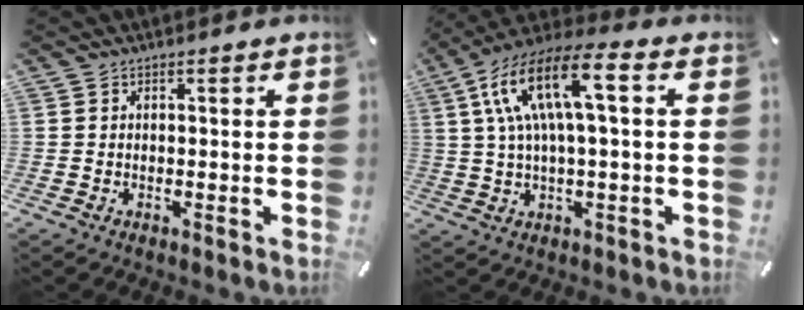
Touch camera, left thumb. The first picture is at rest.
{"total": 14.5, "force": [3.8, 4.6, 13.2], "torque": [-0.278, -0.004, 0.060]}